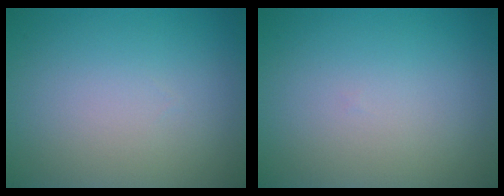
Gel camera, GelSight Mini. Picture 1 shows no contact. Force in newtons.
{"total": 0.0}